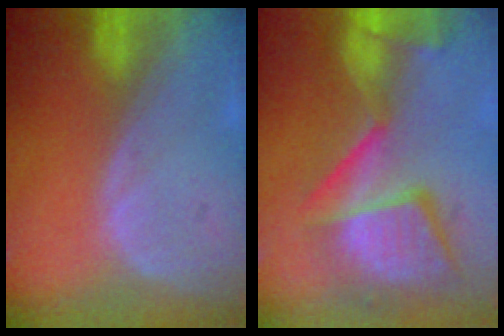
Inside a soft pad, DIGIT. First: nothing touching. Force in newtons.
{"total": 13.4, "press": 11.3, "slide": 7.3}